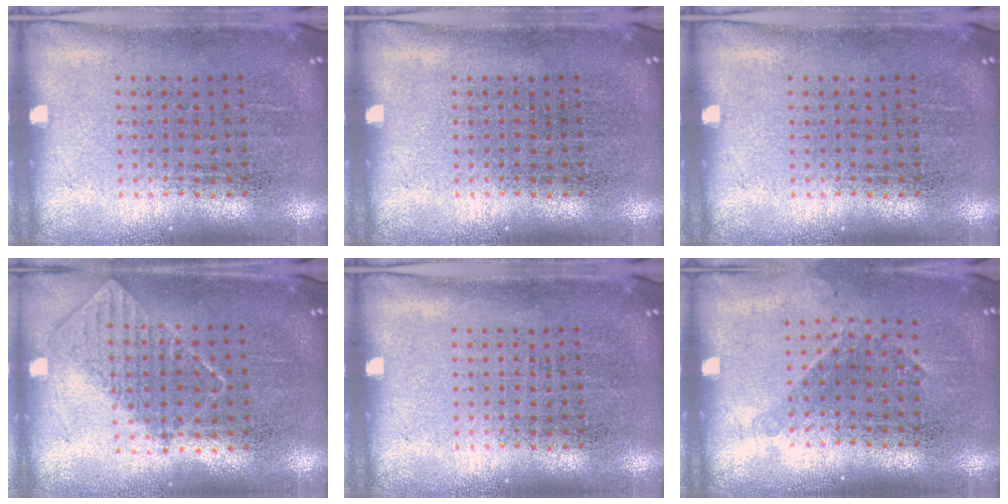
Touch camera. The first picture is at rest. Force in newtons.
{"total": 0.0}
{"total": 0.0}
{"total": 0.8, "press": 0.7, "slide": 0.2}
{"total": 0.0}
{"total": 1.1, "press": 0.8, "slide": 0.6}